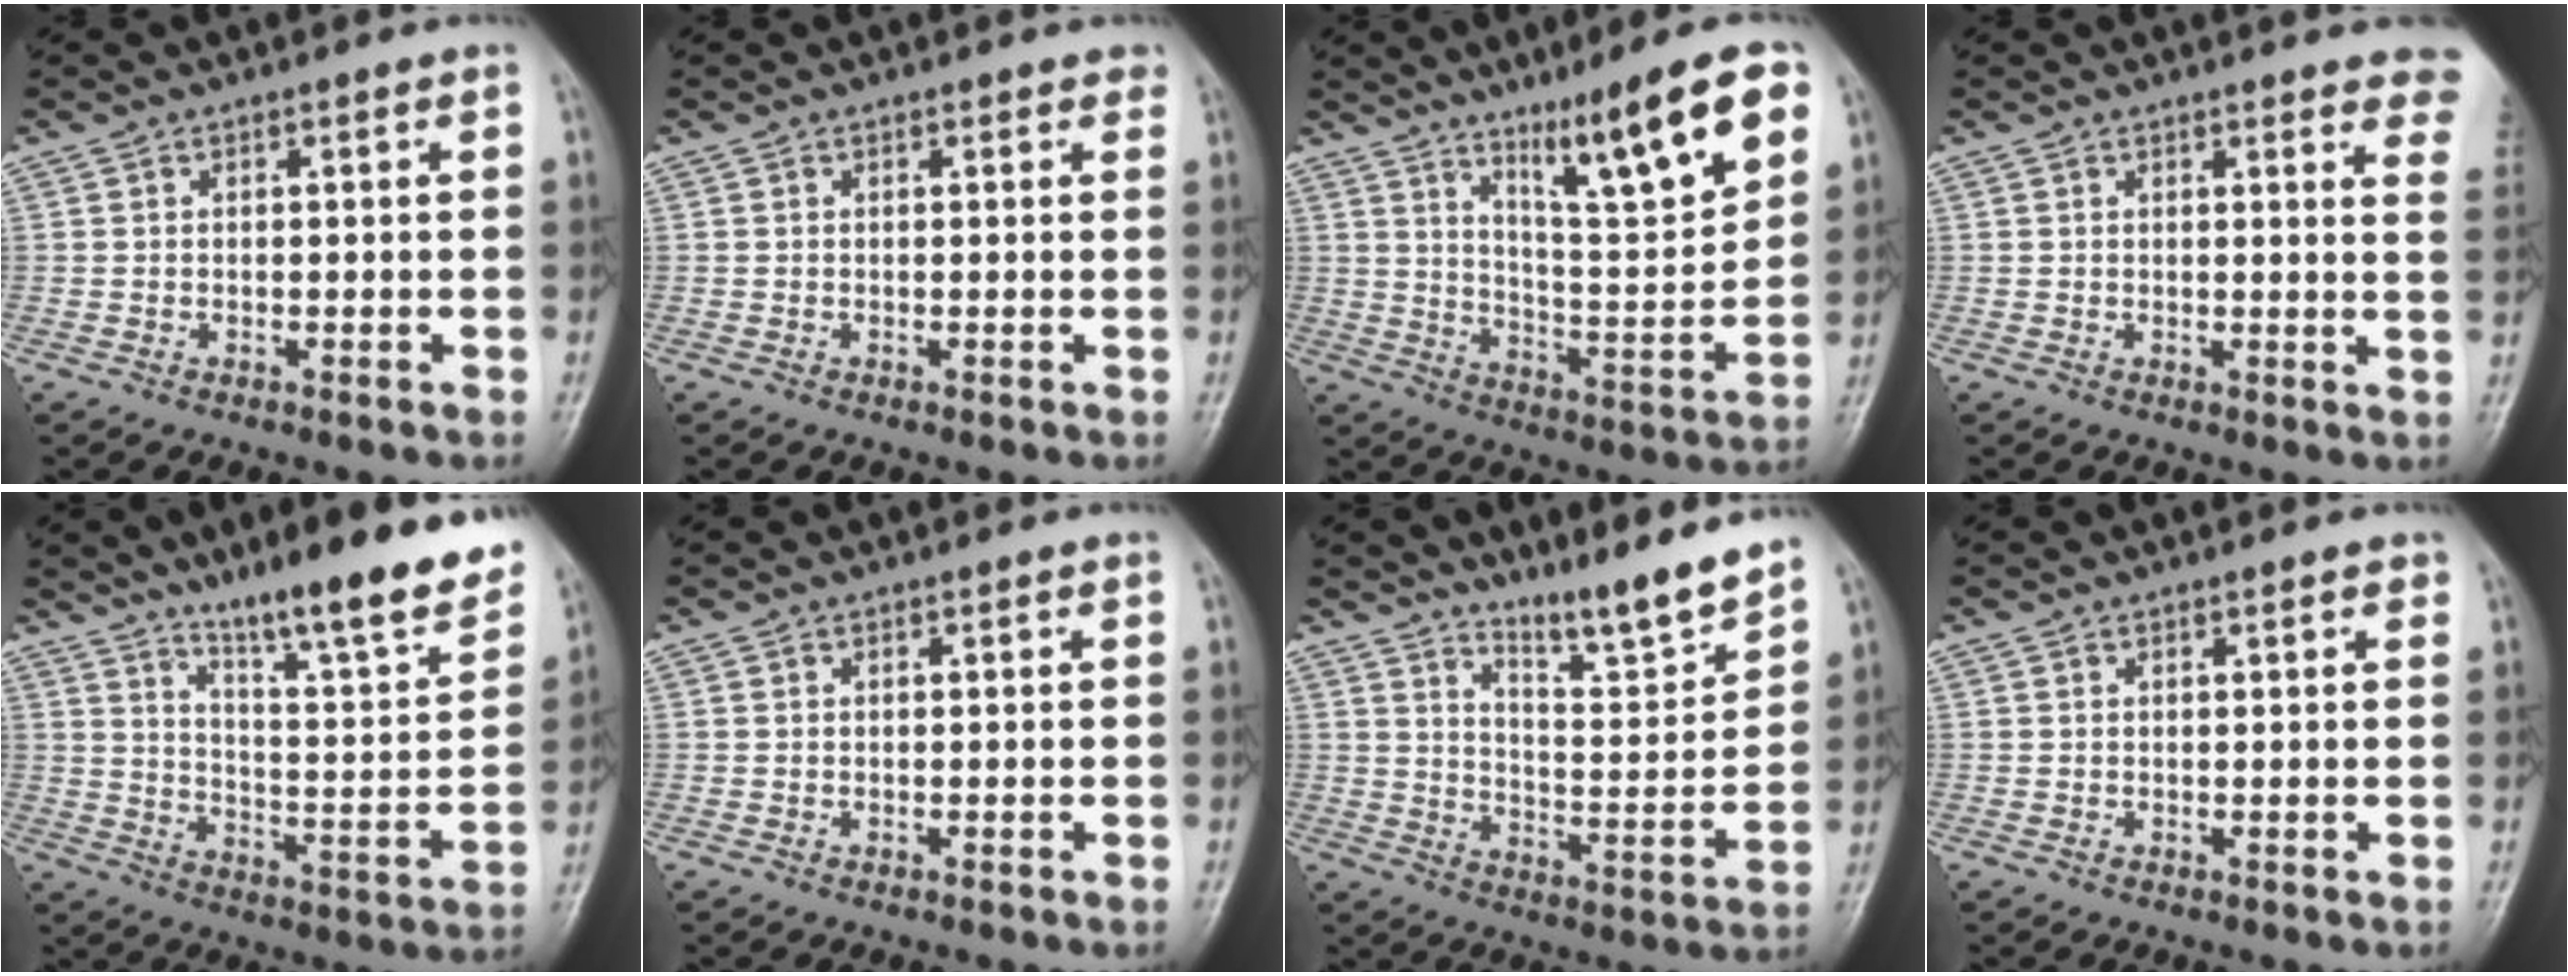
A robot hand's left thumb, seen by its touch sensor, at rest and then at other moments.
{"total": 1.3, "force": [0.9, 0.7, 0.6], "torque": [0.001, 0.000, 0.006]}
{"total": 17.0, "force": [9.9, 2.8, 13.6], "torque": [-0.192, -0.052, 0.167]}
{"total": 10.4, "force": [7.9, 2.5, 6.3], "torque": [-0.043, -0.025, 0.073]}
{"total": 17.8, "force": [13.2, 2.4, 11.7], "torque": [-0.144, -0.079, 0.209]}
{"total": 0.0}
{"total": 10.0, "force": [8.9, 0.4, 4.6], "torque": [-0.061, -0.077, 0.153]}
{"total": 1.0, "force": [0.6, 0.3, 0.7], "torque": [-0.009, 0.000, 0.006]}